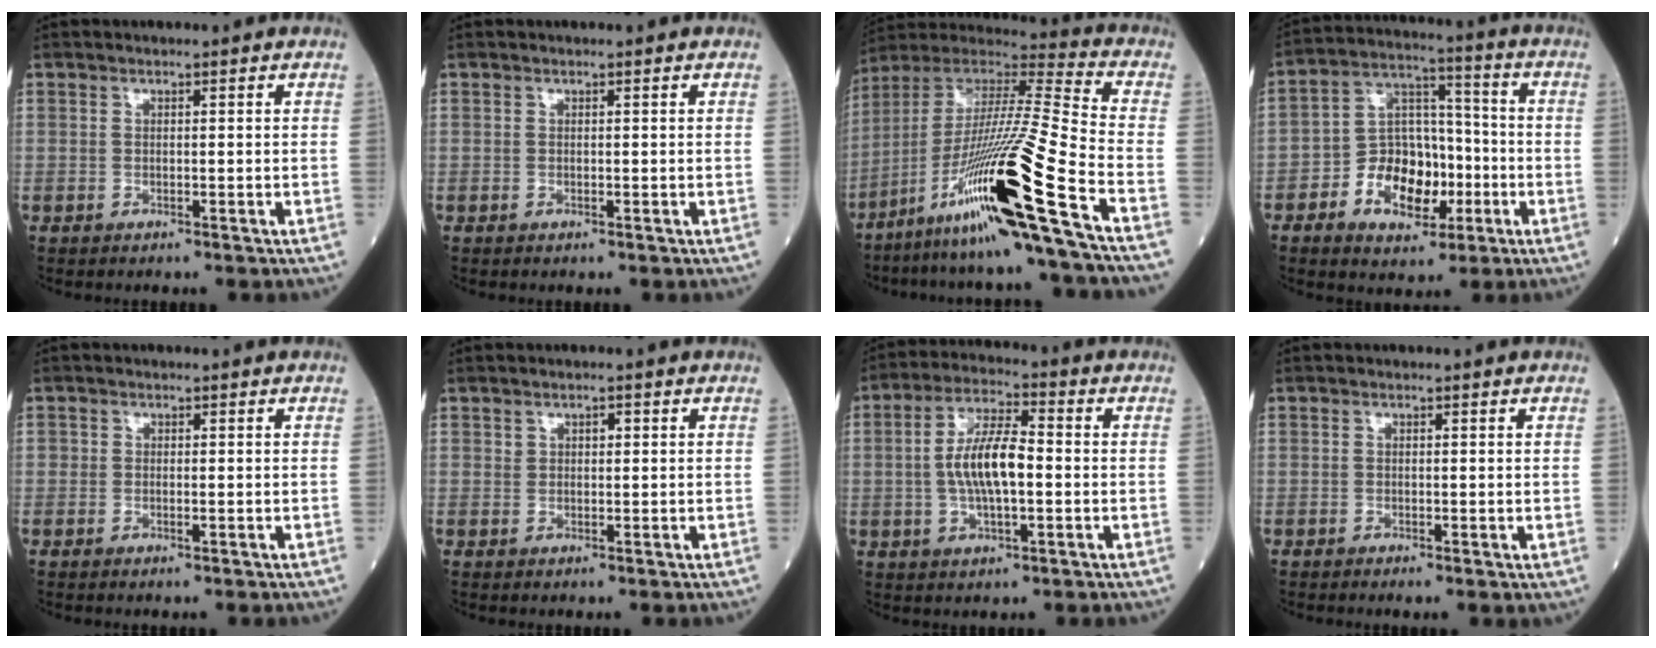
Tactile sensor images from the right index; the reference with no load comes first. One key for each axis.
{"total": 0.0}
{"total": 23.6, "fx": -12.1, "fy": -1.7, "fz": 20.1, "tx": -0.380, "ty": -0.037, "tz": -0.226}
{"total": 11.4, "fx": -4.3, "fy": 7.3, "fz": 7.6, "tx": -0.141, "ty": 0.027, "tz": -0.068}
{"total": 1.0, "fx": -0.2, "fy": 0.7, "fz": 0.7, "tx": -0.006, "ty": 0.000, "tz": -0.003}
{"total": 1.4, "fx": 0.6, "fy": 0.8, "fz": 1.0, "tx": -0.015, "ty": 0.002, "tz": 0.009}
{"total": 9.1, "fx": -0.3, "fy": 2.6, "fz": 8.8, "tx": -0.176, "ty": 0.009, "tz": -0.008}
{"total": 0.8, "fx": -0.1, "fy": 0.1, "fz": 0.8, "tx": -0.015, "ty": -0.005, "tz": -0.001}